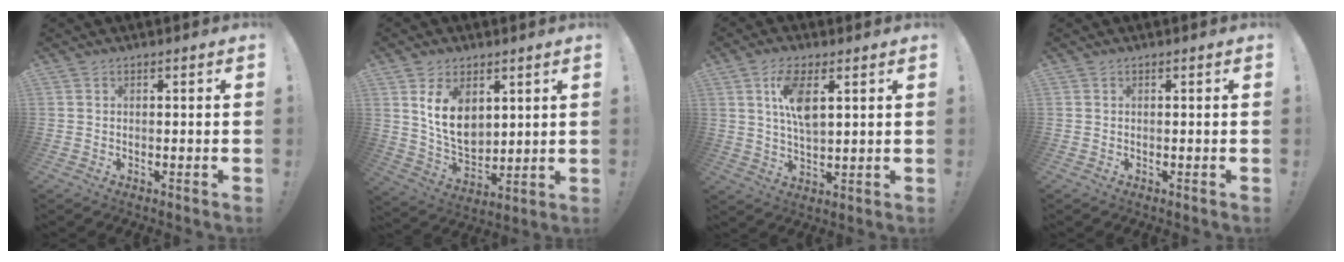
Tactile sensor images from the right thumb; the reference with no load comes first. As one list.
[{"total": 12.0, "force": [4.9, 8.2, 7.2], "torque": [-0.128, -0.026, 0.094]}, {"total": 9.7, "force": [3.8, 4.0, 7.9], "torque": [-0.149, -0.006, 0.065]}, {"total": 0.0}]